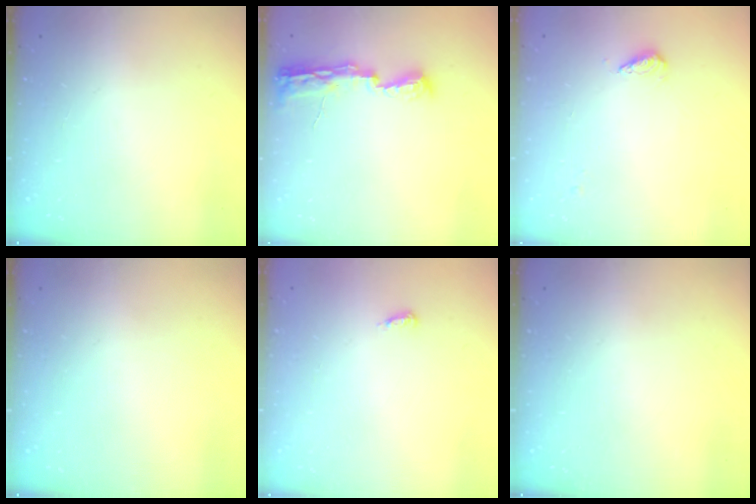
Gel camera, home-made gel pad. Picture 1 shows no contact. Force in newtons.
{"total": 10.6, "press": 9.1, "slide": 5.5}
{"total": 3.6, "press": 3.5, "slide": 1.1}
{"total": 0.0}
{"total": 3.7, "press": 3.7, "slide": 0.2}
{"total": 0.0}